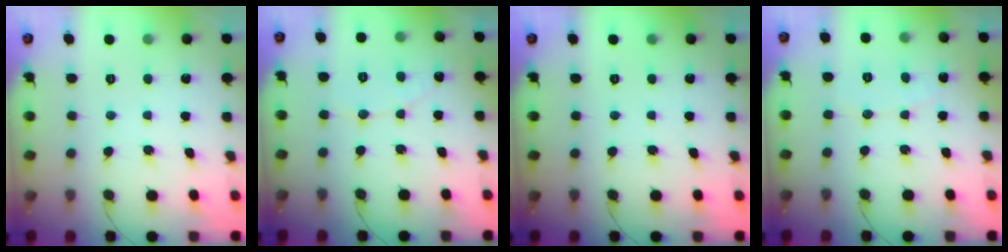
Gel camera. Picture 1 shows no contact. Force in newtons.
{"total": 4.4, "press": 4.3, "slide": 0.4}
{"total": 0.0}
{"total": 3.7, "press": 3.7, "slide": 0.3}